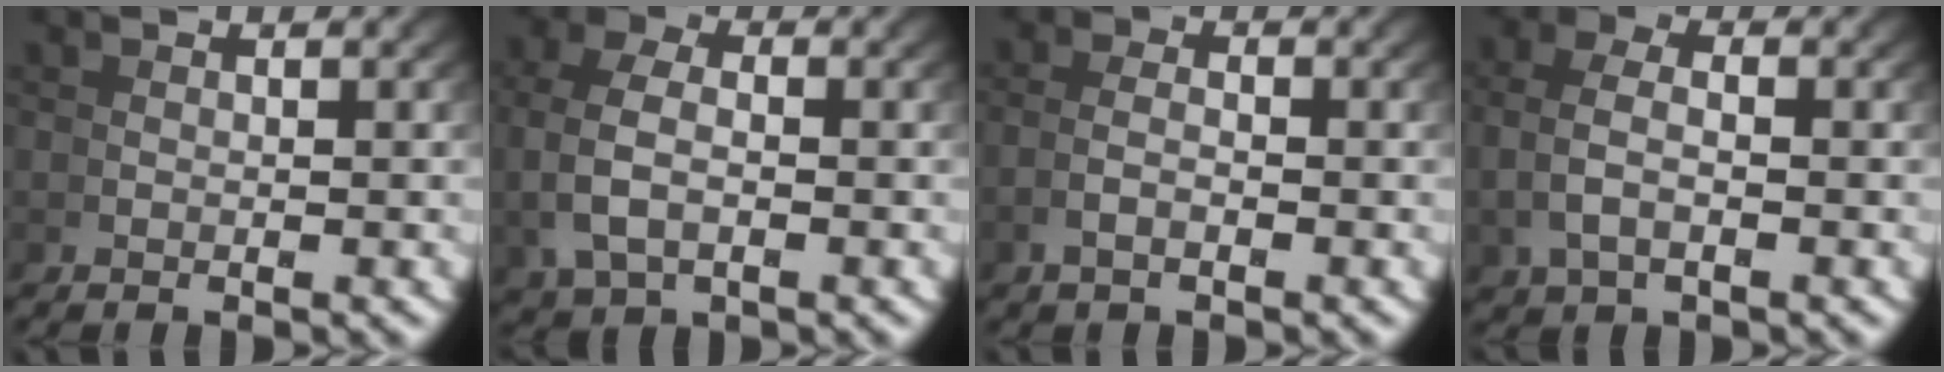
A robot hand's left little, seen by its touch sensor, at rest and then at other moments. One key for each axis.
{"total": 3.4, "fx": 0.2, "fy": 2.0, "fz": 2.7, "tx": -0.071, "ty": -0.007, "tz": 0.014}
{"total": 1.3, "fx": -0.5, "fy": 0.2, "fz": 1.2, "tx": -0.028, "ty": -0.008, "tz": -0.006}
{"total": 2.7, "fx": 0.2, "fy": 1.2, "fz": 2.4, "tx": -0.057, "ty": -0.006, "tz": 0.013}